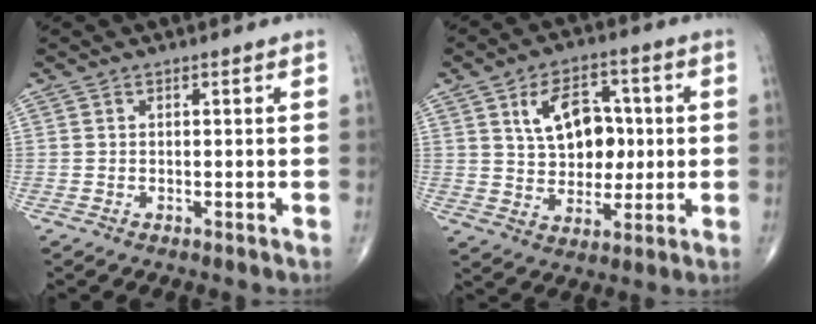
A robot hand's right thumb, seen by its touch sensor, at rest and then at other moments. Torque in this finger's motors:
{"motor_torque": [1.18, 2.67, 0.21, 0.09, 0.05]}